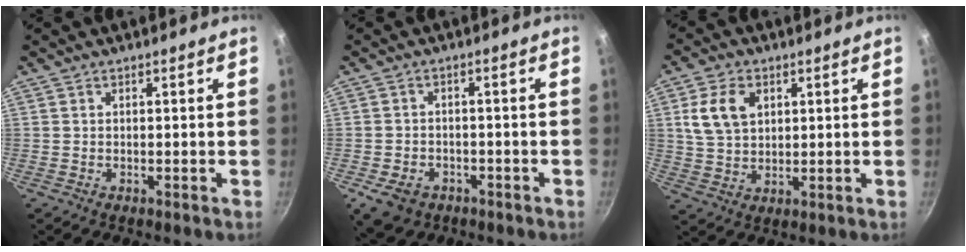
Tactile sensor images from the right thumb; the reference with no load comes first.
{"total": 7.0, "force": [-3.6, 5.2, 3.0], "torque": [-0.053, 0.017, -0.049]}
{"total": 8.8, "force": [2.8, 6.0, 5.7], "torque": [-0.100, -0.005, 0.058]}